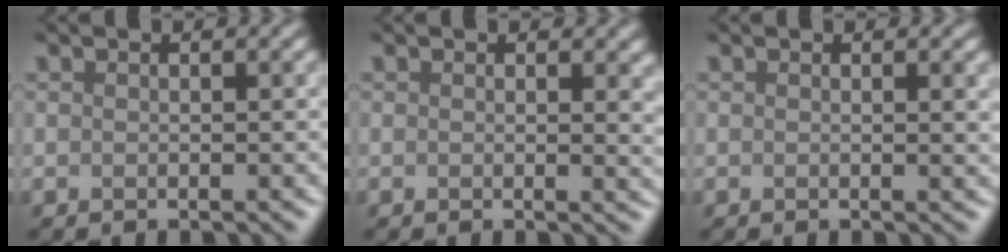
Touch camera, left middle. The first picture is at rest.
{"total": 1.5, "force": [0.5, 0.6, 1.3], "torque": [-0.016, -0.003, 0.004]}
{"total": 0.9, "force": [0.4, 0.3, 0.8], "torque": [-0.006, -0.004, 0.002]}